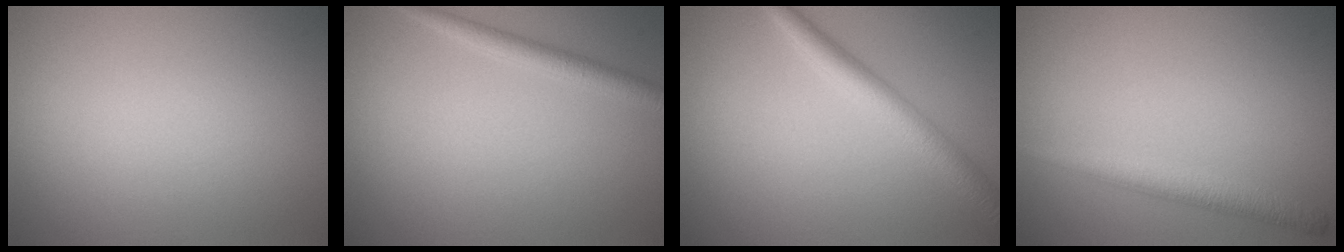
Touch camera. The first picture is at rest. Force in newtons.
{"total": 1.9, "press": 1.9, "slide": 0.1}
{"total": 3.4, "press": 3.4, "slide": 0.1}
{"total": 2.8, "press": 2.8, "slide": 0.2}